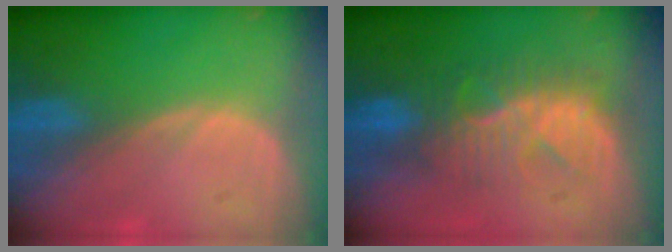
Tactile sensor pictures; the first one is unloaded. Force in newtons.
{"total": 8.2, "press": 8.1, "slide": 1.5}